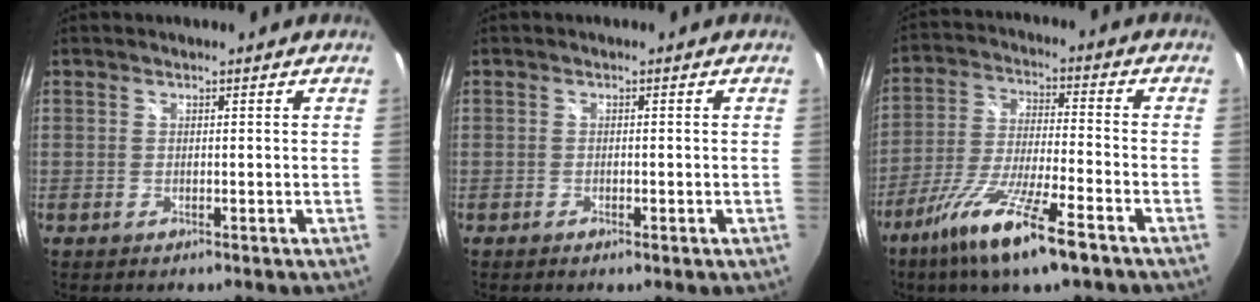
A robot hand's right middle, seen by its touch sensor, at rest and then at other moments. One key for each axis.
{"total": 1.1, "fx": -0.6, "fy": 0.3, "fz": 0.9, "tx": -0.013, "ty": -0.001, "tz": -0.011}
{"total": 14.5, "fx": -9.1, "fy": 1.7, "fz": 11.1, "tx": -0.228, "ty": -0.033, "tz": -0.169}